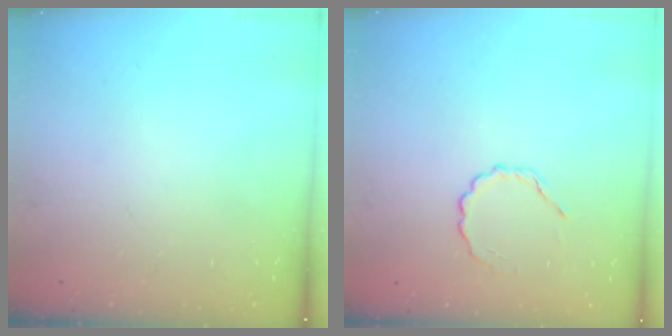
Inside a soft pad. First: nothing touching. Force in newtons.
{"total": 2.8, "press": 2.6, "slide": 1.0}